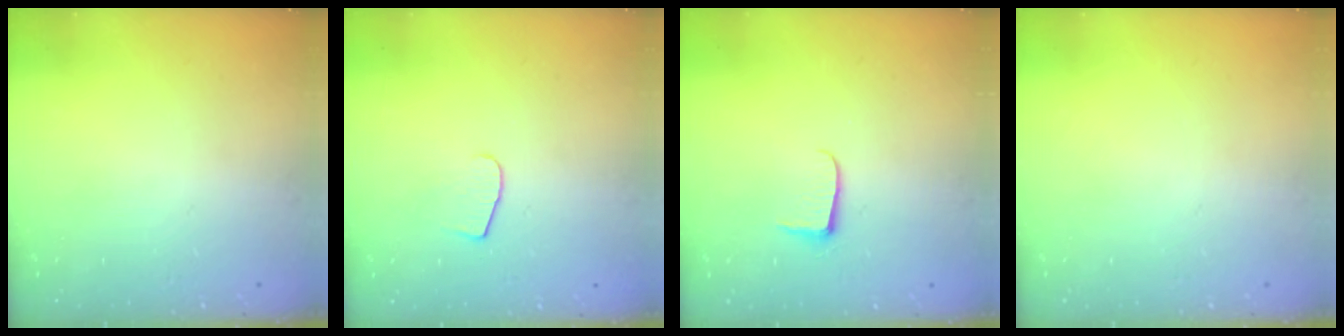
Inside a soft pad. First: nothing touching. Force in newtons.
{"total": 5.5, "press": 5.5, "slide": 0.5}
{"total": 4.9, "press": 4.8, "slide": 0.6}
{"total": 0.0}